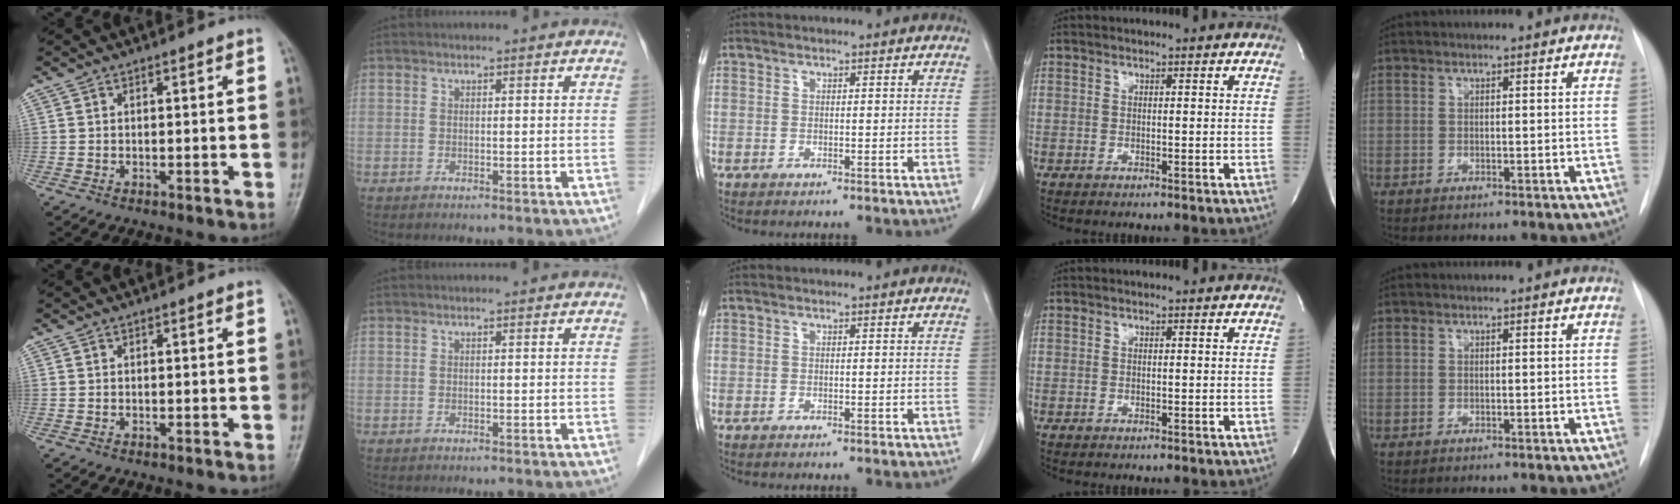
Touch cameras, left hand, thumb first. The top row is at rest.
{}